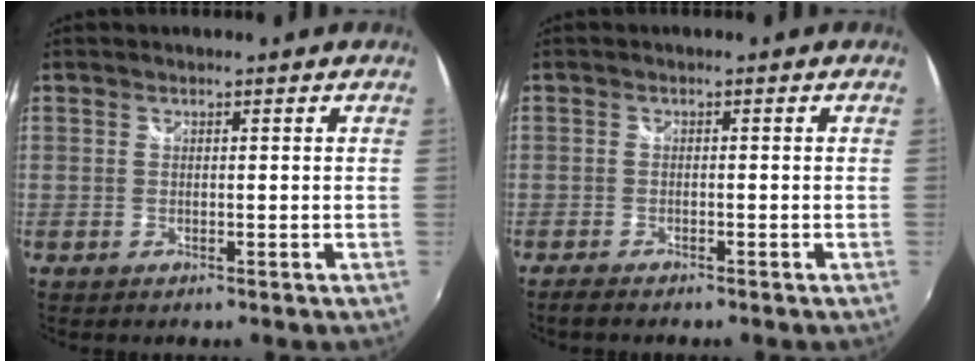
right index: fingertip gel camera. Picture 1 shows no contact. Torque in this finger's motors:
{"motor_torque": [-0.01, -0.07, 0.00, 0.02]}